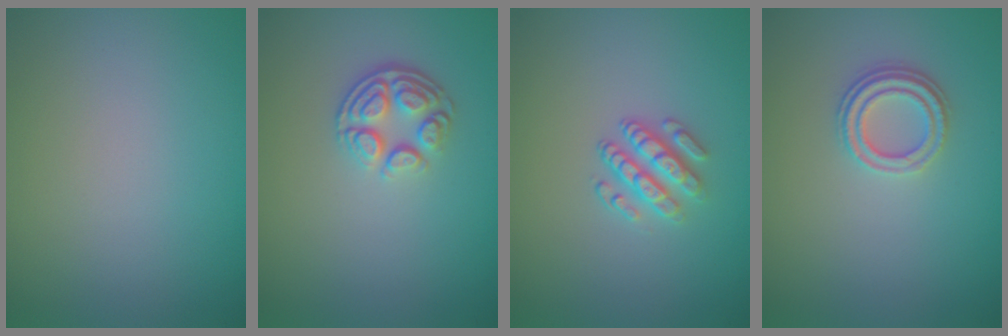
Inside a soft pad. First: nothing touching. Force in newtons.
{"total": 3.6, "press": 2.6, "slide": 2.4}
{"total": 2.9, "press": 2.5, "slide": 1.6}
{"total": 2.4, "press": 2.0, "slide": 1.3}